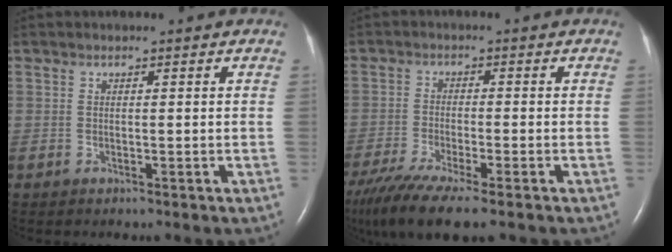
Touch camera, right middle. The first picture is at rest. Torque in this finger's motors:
{"motor_torque": [1.06, -0.99, 0.20, 0.11]}